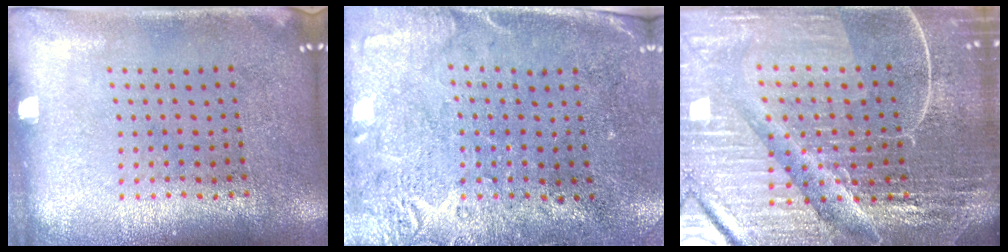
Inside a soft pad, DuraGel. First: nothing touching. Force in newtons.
{"total": 2.7, "press": 2.3, "slide": 1.5}
{"total": 7.1, "press": 6.2, "slide": 3.4}